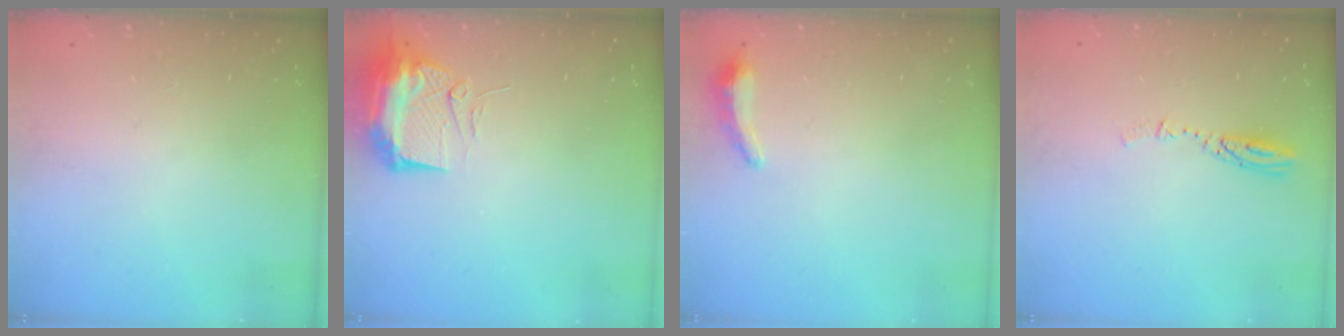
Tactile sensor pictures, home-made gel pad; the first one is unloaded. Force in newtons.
{"total": 11.0, "press": 11.0, "slide": 1.2}
{"total": 5.1, "press": 4.7, "slide": 2.0}
{"total": 3.8, "press": 3.7, "slide": 0.2}